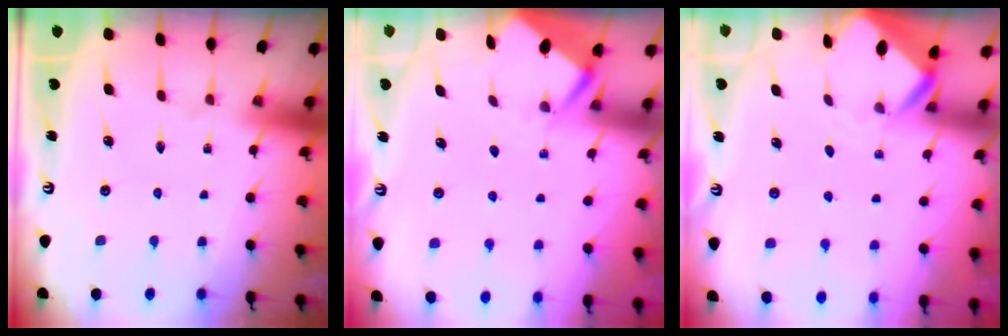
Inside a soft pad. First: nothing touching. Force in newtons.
{"total": 2.6, "press": 2.6, "slide": 0.3}
{"total": 2.6, "press": 2.5, "slide": 0.3}